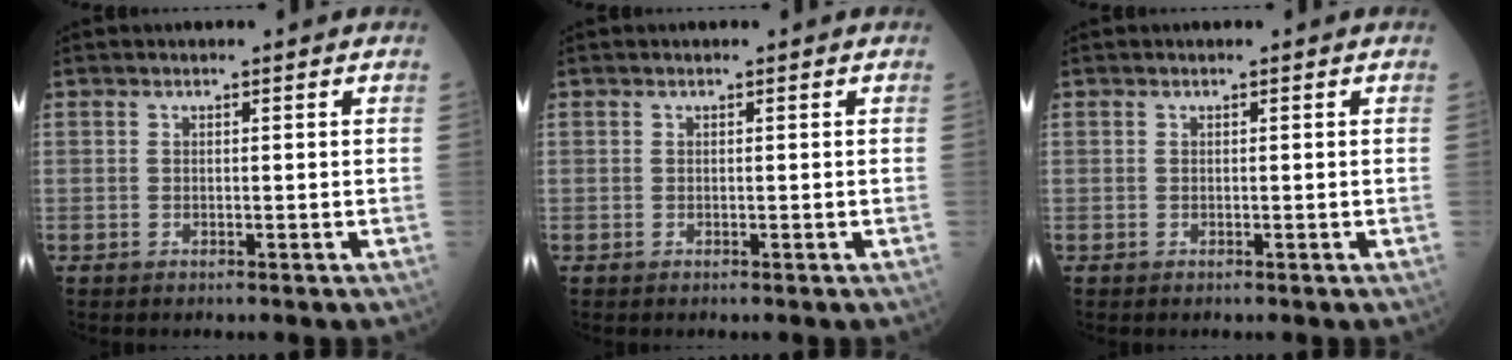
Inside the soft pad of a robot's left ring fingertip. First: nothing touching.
{"total": 0.0}
{"total": 0.0}